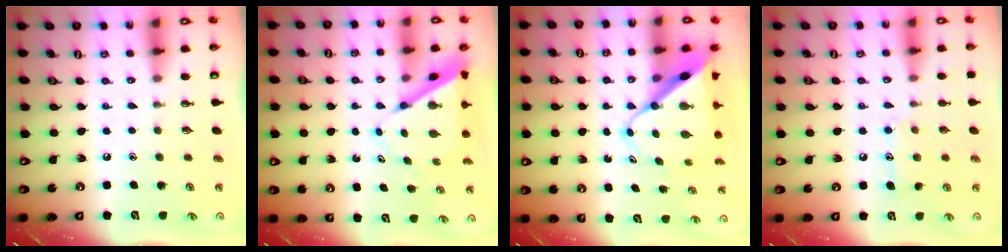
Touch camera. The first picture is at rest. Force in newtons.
{"total": 7.6, "press": 7.5, "slide": 0.5}
{"total": 11.1, "press": 11.0, "slide": 0.9}
{"total": 9.2, "press": 9.1, "slide": 0.7}